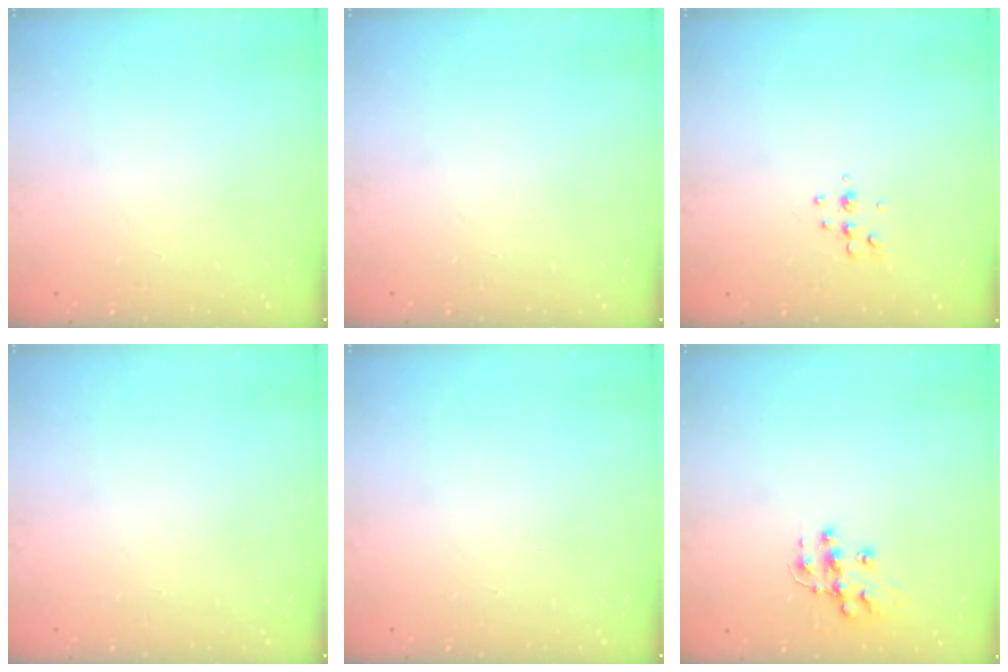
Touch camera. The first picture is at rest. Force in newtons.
{"total": 0.0}
{"total": 4.5, "press": 4.3, "slide": 1.2}
{"total": 0.0}
{"total": 0.0}
{"total": 10.7, "press": 10.7, "slide": 0.7}